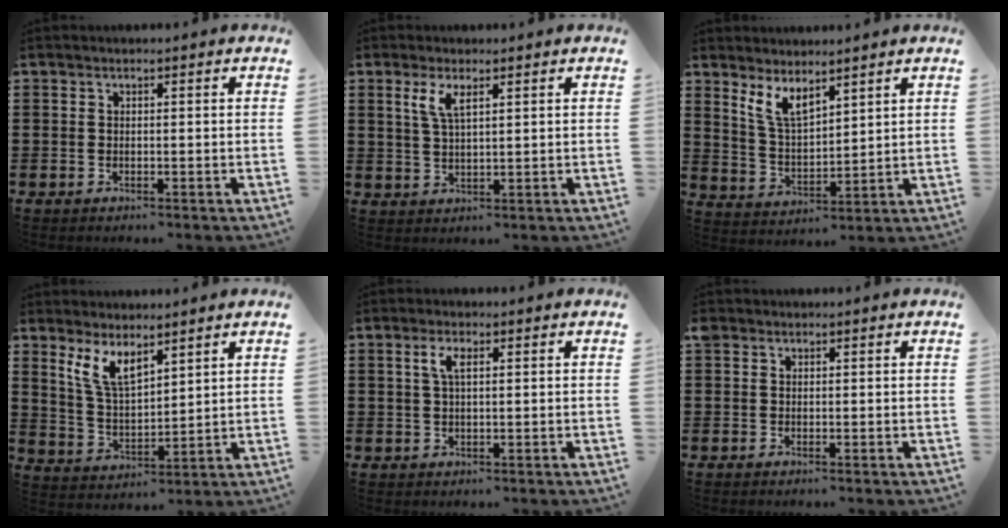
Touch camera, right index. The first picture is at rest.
{"total": 3.6, "force": [1.8, 1.2, 2.9], "torque": [-0.063, 0.005, 0.030]}
{"total": 6.0, "force": [4.5, 2.0, 3.4], "torque": [-0.082, -0.010, 0.083]}
{"total": 6.7, "force": [4.6, 2.3, 4.3], "torque": [-0.098, -0.008, 0.085]}
{"total": 2.9, "force": [0.9, 1.0, 2.6], "torque": [-0.054, 0.008, 0.014]}
{"total": 0.8, "force": [0.4, 0.7, 0.1], "torque": [-0.005, 0.003, 0.008]}